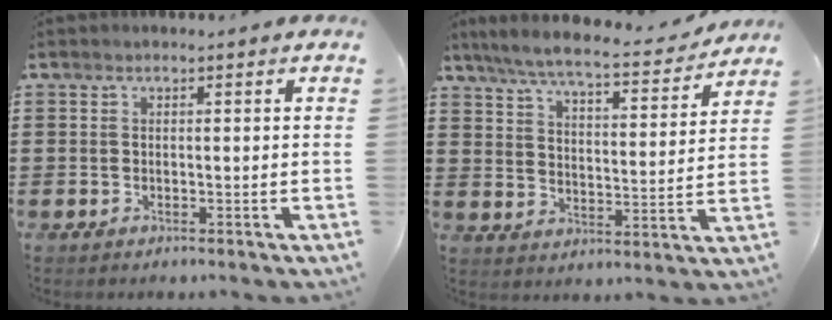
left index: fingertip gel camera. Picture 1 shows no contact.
{"total": 6.9, "force": [6.1, 0.1, 3.0], "torque": [-0.085, -0.038, 0.103]}